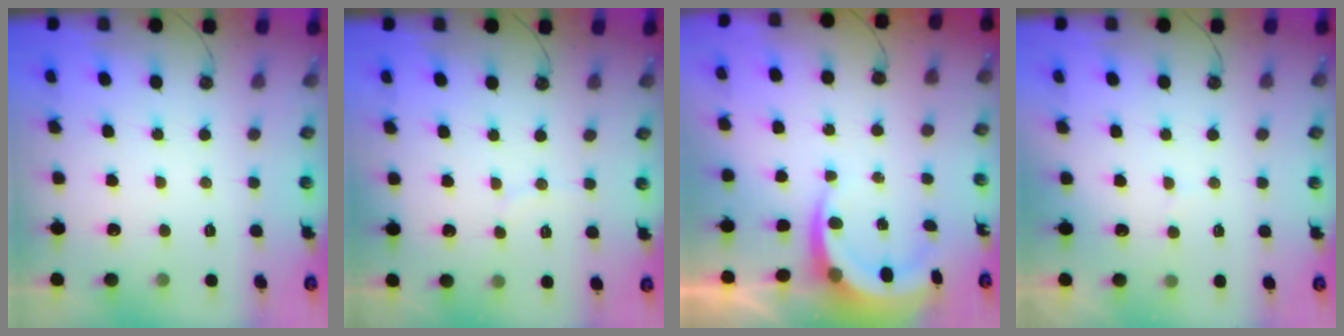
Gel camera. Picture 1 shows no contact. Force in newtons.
{"total": 1.8, "press": 1.8, "slide": 0.2}
{"total": 7.2, "press": 7.0, "slide": 1.8}
{"total": 4.3, "press": 3.9, "slide": 1.7}